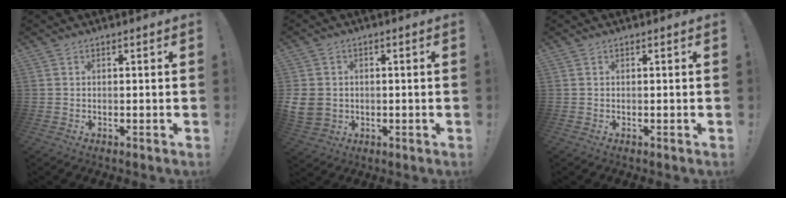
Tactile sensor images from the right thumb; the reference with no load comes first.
{"total": 6.7, "force": [-0.4, 6.0, 3.0], "torque": [-0.066, 0.001, -0.003]}
{"total": 0.0}